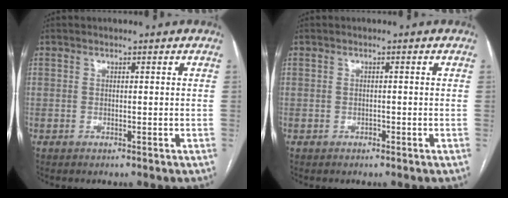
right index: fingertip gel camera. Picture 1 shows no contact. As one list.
[{"total": 0.6, "force": [-0.4, 0.4, 0.2], "torque": [-0.003, 0.002, -0.007]}]